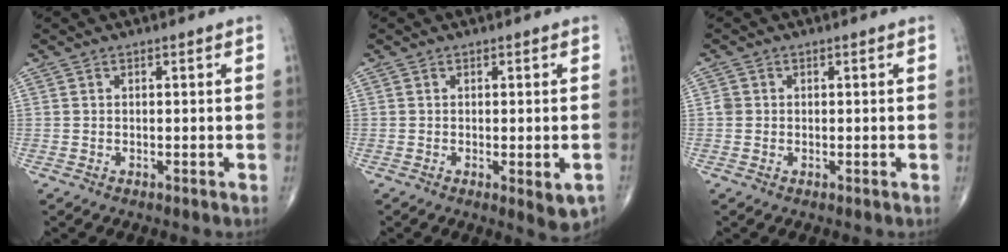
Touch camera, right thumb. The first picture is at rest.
{"total": 4.7, "force": [-1.6, 1.5, 4.2], "torque": [-0.047, -0.008, -0.013]}
{"total": 1.4, "force": [0.0, 1.3, 0.4], "torque": [-0.002, 0.003, -0.001]}